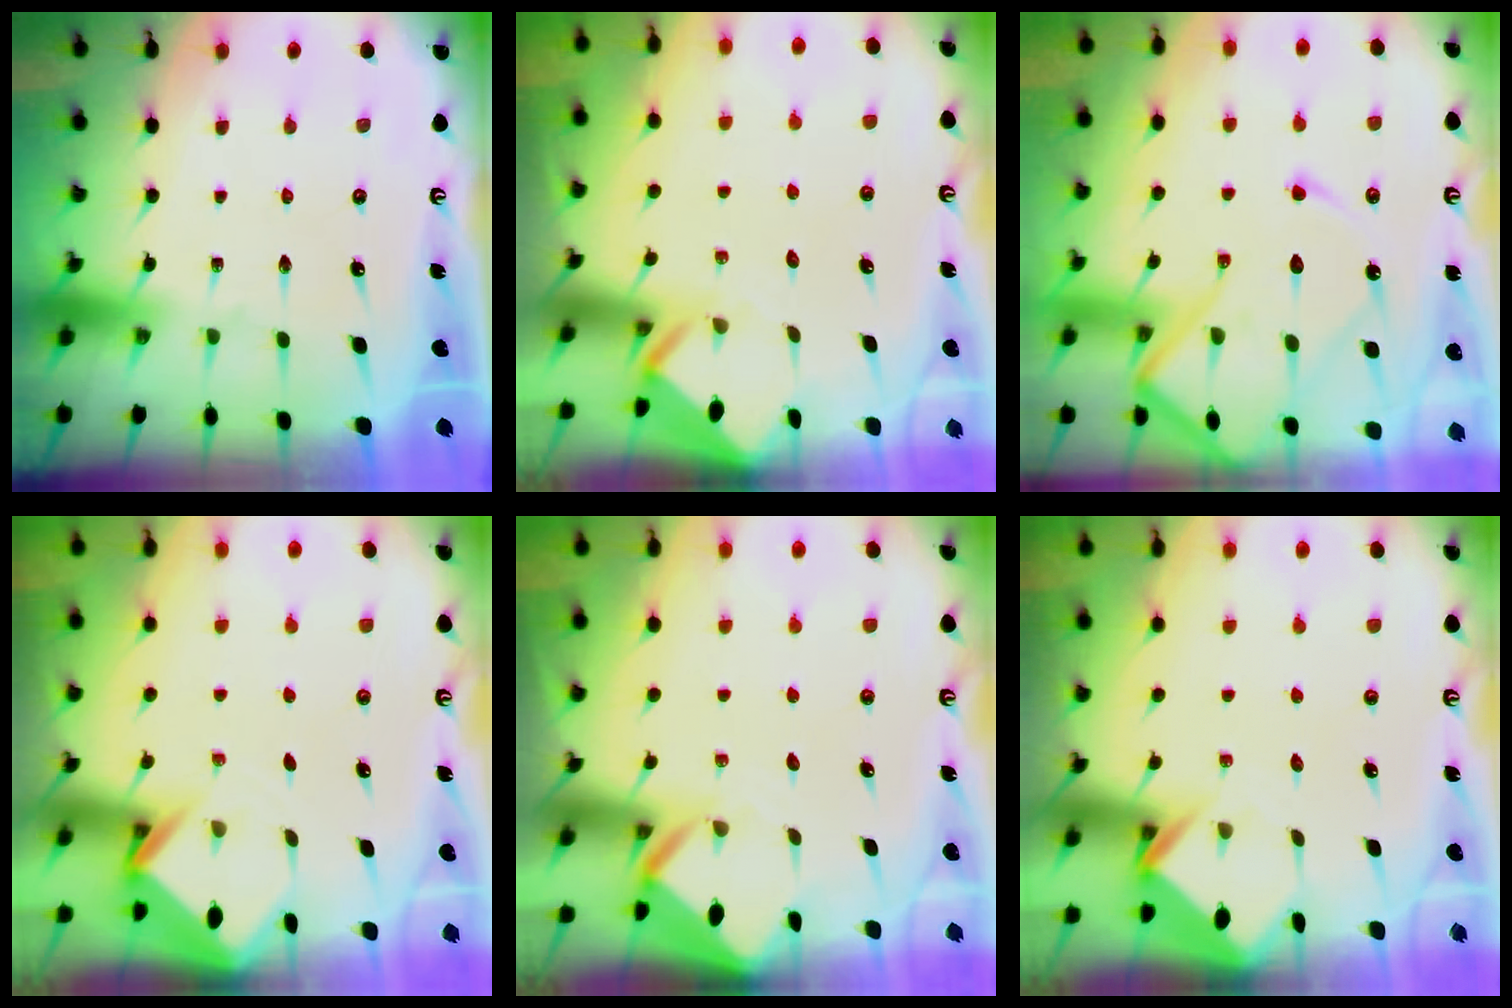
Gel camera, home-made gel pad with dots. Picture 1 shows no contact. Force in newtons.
{"total": 3.7, "press": 3.6, "slide": 0.3}
{"total": 15.7, "press": 15.6, "slide": 1.4}
{"total": 3.0, "press": 3.0, "slide": 0.2}
{"total": 3.1, "press": 3.1, "slide": 0.2}
{"total": 3.9, "press": 3.9, "slide": 0.2}